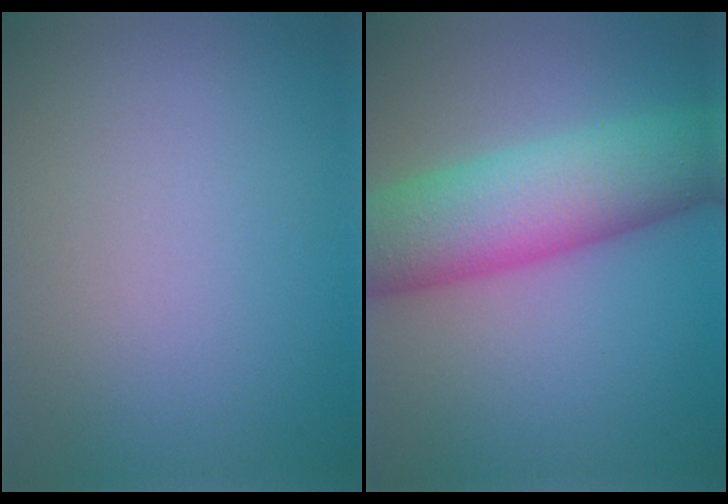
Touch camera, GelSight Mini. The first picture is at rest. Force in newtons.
{"total": 9.3, "press": 9.3, "slide": 0.2}